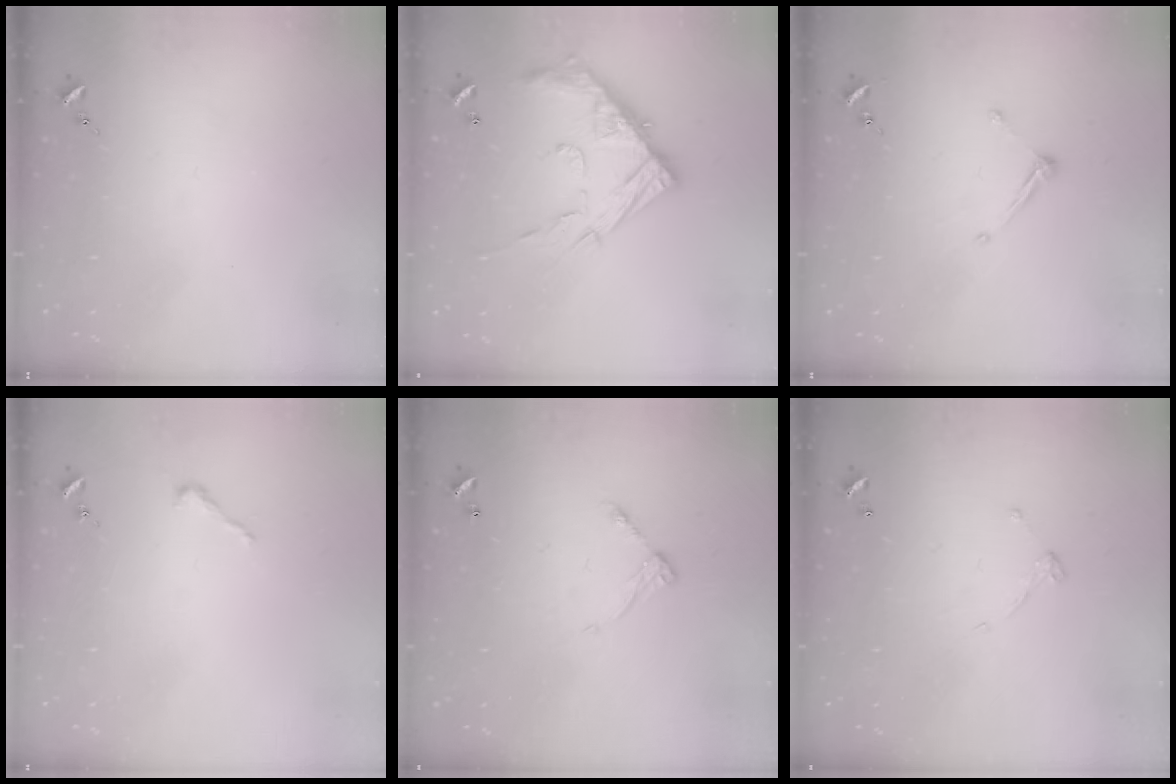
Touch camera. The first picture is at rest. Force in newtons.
{"total": 17.4, "press": 17.3, "slide": 1.3}
{"total": 6.7, "press": 6.7, "slide": 0.3}
{"total": 2.5, "press": 2.5, "slide": 0.2}
{"total": 7.1, "press": 7.1, "slide": 0.5}
{"total": 4.4, "press": 4.4, "slide": 0.2}